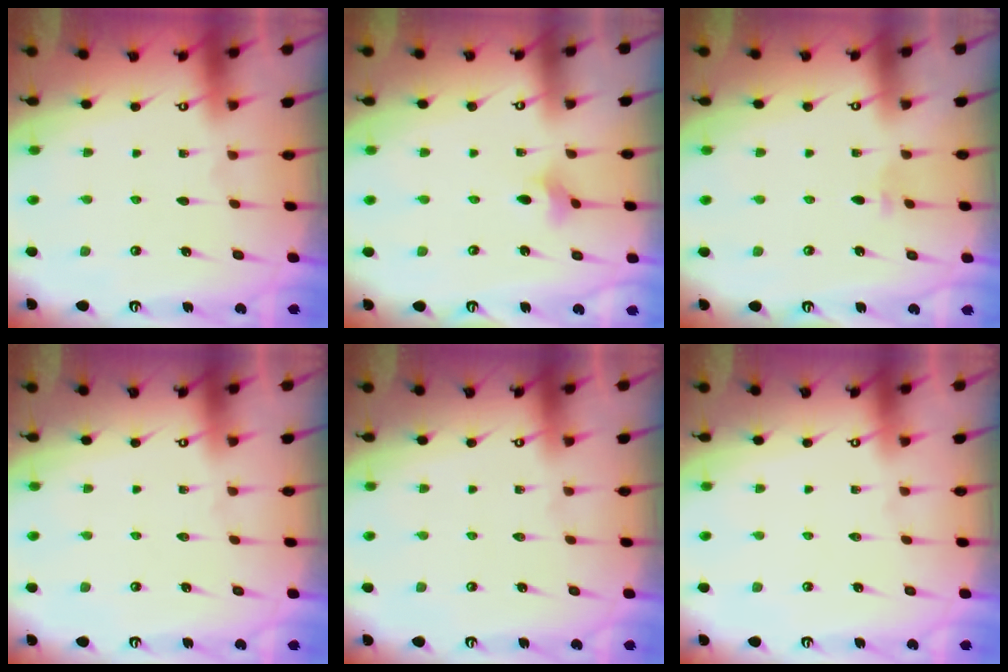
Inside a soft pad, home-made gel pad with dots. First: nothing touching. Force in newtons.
{"total": 2.2, "press": 2.1, "slide": 0.4}
{"total": 2.8, "press": 2.7, "slide": 0.7}
{"total": 0.0}
{"total": 0.0}
{"total": 0.0}